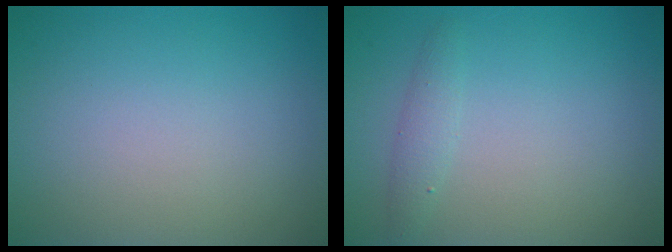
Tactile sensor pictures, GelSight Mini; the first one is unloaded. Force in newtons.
{"total": 1.3, "press": 1.3, "slide": 0.1}